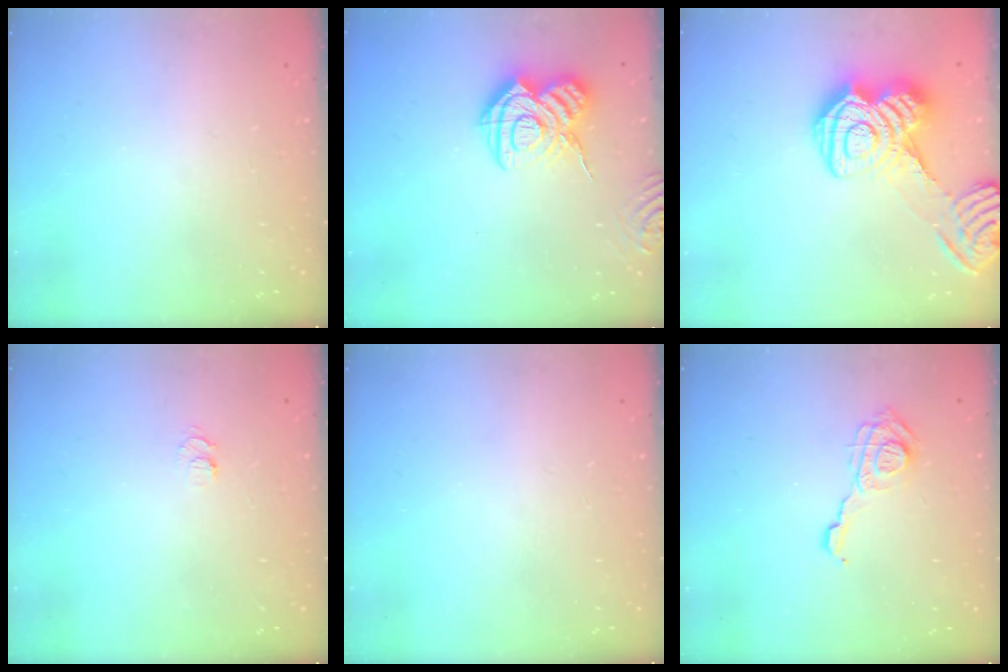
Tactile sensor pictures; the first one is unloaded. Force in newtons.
{"total": 14.5, "press": 14.4, "slide": 1.4}
{"total": 16.9, "press": 16.8, "slide": 1.2}
{"total": 4.4, "press": 4.4, "slide": 0.5}
{"total": 0.0}
{"total": 10.4, "press": 10.4, "slide": 0.4}